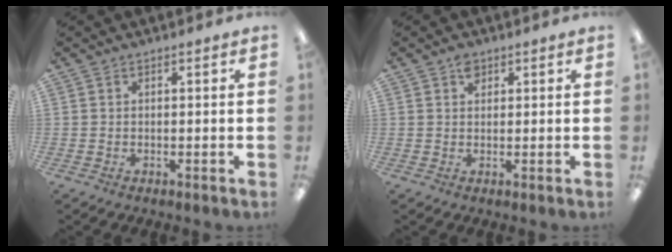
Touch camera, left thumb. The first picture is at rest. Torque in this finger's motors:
{"motor_torque": [0.26, 0.15, 0.71, -0.26, 0.00]}